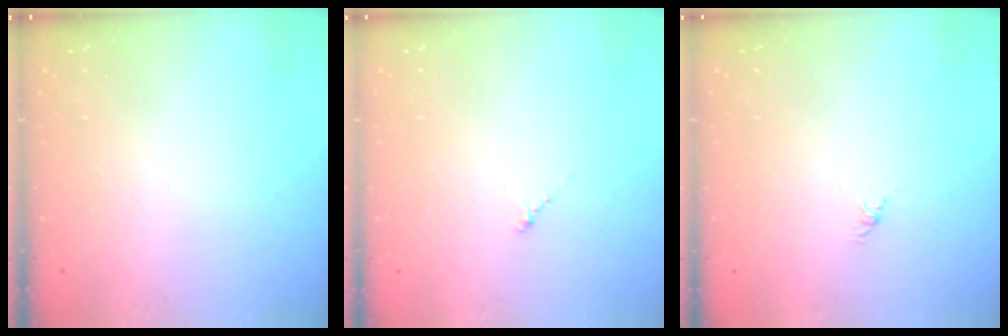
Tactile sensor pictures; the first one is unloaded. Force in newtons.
{"total": 0.8, "press": 0.6, "slide": 0.4}
{"total": 0.0}